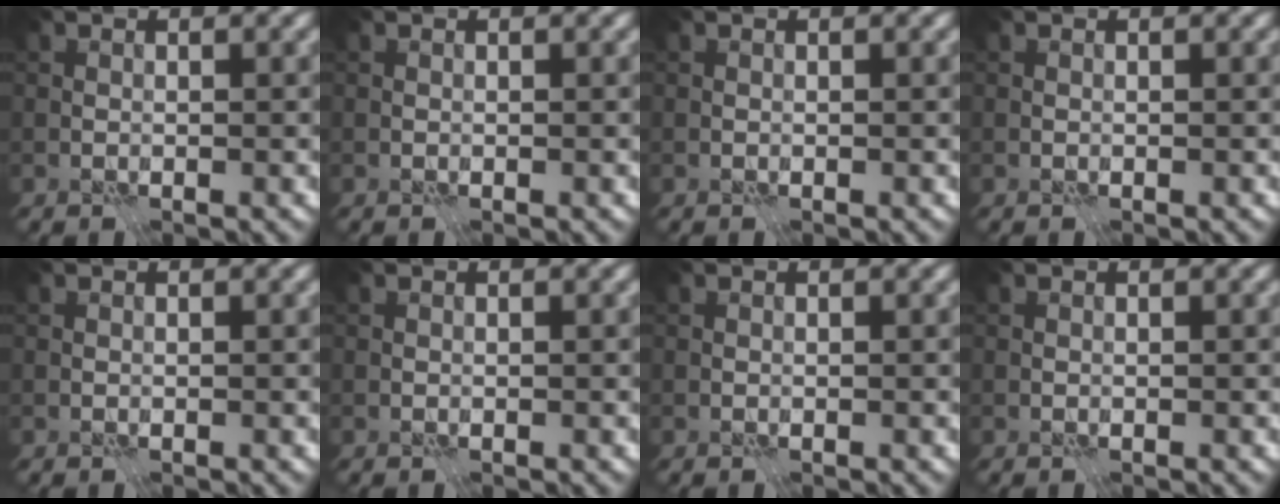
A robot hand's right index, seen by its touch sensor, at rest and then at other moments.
{"total": 0.0}
{"total": 0.0}
{"total": 0.0}
{"total": 0.0}
{"total": 0.0}
{"total": 0.0}
{"total": 0.0}